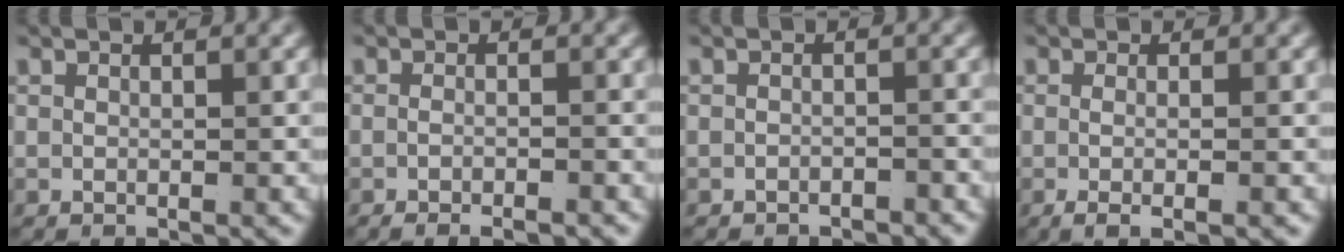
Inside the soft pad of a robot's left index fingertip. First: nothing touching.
{"total": 2.5, "force": [-2.2, 0.1, 1.0], "torque": [-0.018, -0.007, -0.034]}
{"total": 1.8, "force": [-1.8, 0.0, 0.0], "torque": [0.004, -0.009, -0.025]}
{"total": 2.4, "force": [-1.5, -0.1, 1.9], "torque": [-0.039, -0.012, -0.016]}